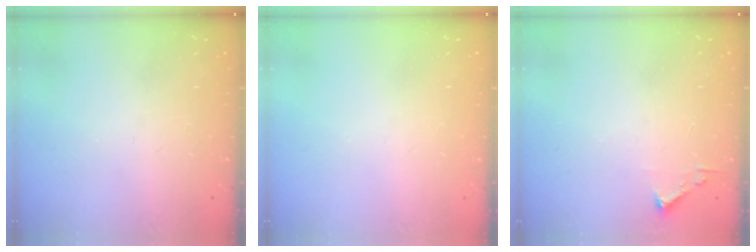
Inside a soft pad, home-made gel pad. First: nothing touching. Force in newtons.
{"total": 0.0}
{"total": 2.4, "press": 2.4, "slide": 0.3}